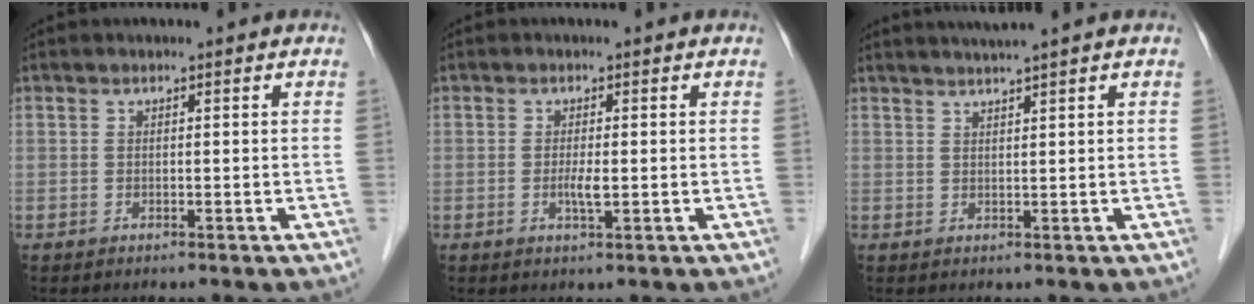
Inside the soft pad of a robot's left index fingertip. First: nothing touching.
{"total": 1.7, "force": [-0.3, 0.2, 1.7], "torque": [-0.036, -0.005, -0.002]}
{"total": 3.1, "force": [2.7, -1.1, 1.3], "torque": [-0.017, 0.007, 0.051]}